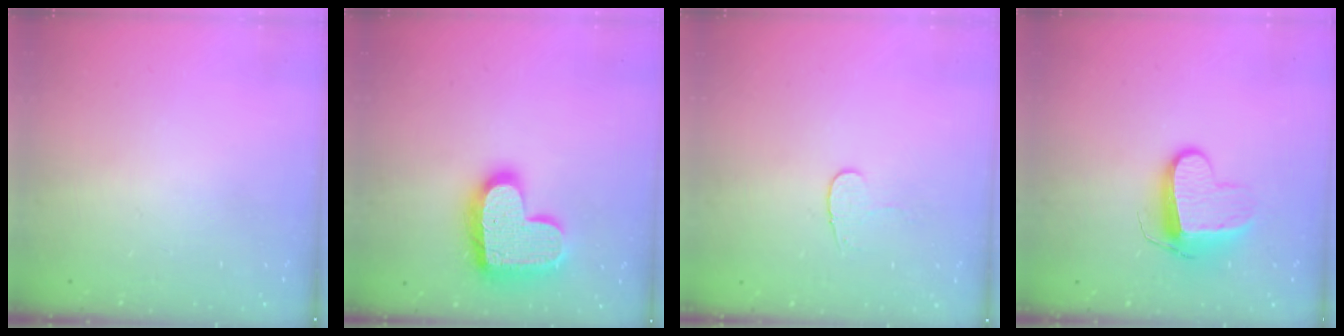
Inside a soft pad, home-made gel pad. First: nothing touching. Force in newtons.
{"total": 19.0, "press": 19.0, "slide": 1.1}
{"total": 4.4, "press": 4.4, "slide": 0.5}
{"total": 9.5, "press": 9.5, "slide": 0.2}